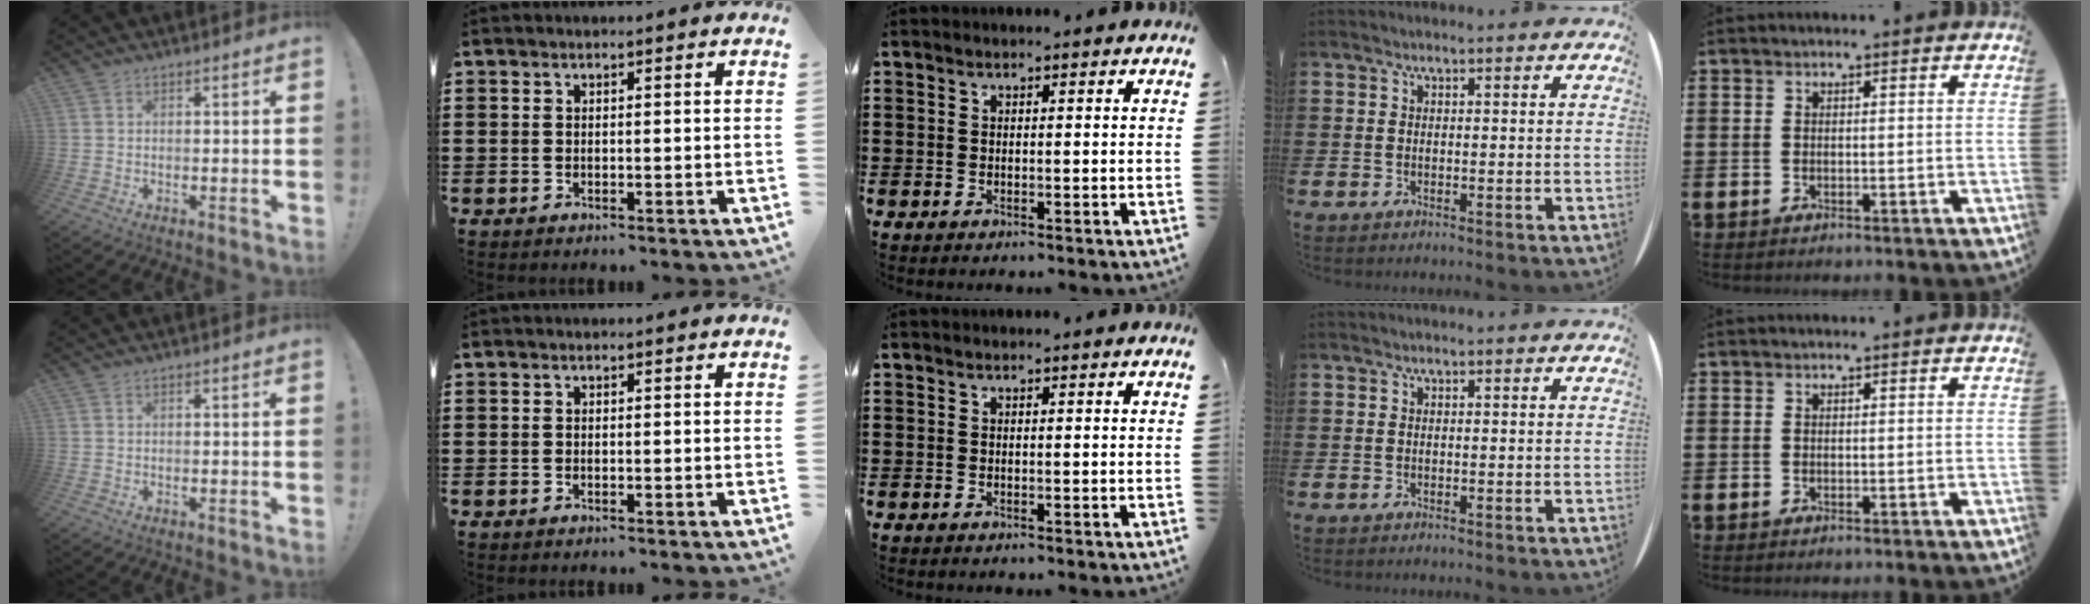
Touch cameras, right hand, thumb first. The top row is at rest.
{}